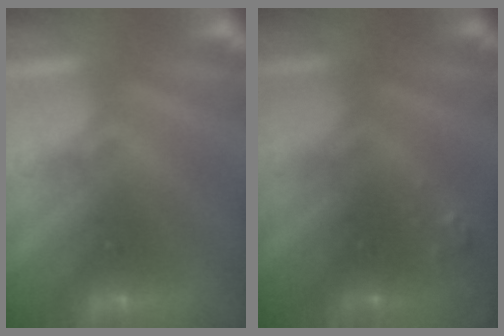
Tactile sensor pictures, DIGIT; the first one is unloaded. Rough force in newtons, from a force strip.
{"total": 7.7}